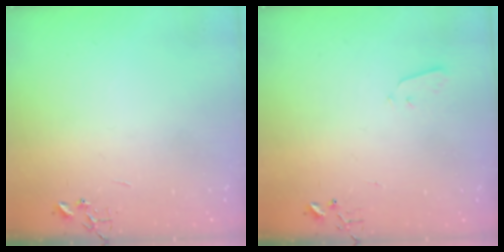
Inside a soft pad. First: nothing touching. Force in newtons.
{"total": 2.1, "press": 2.1, "slide": 0.3}